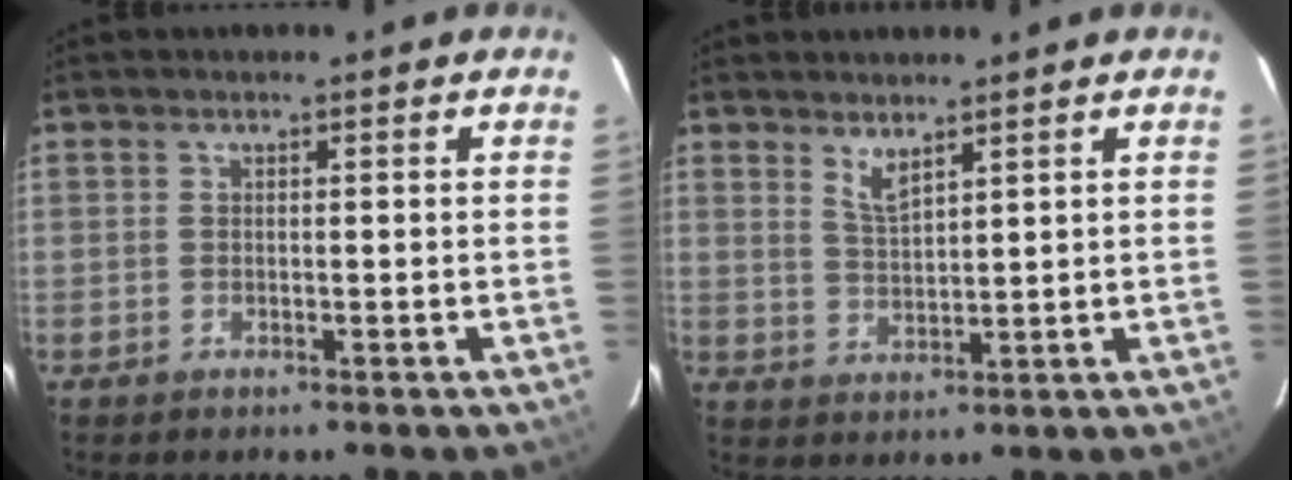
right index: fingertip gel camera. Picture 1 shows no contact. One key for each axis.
{"total": 3.4, "fx": 2.8, "fy": 0.6, "fz": 2.0, "tx": -0.038, "ty": -0.003, "tz": 0.052}